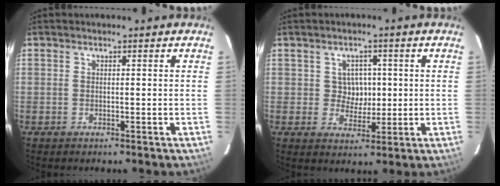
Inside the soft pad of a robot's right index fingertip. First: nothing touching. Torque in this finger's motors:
{"motor_torque": [-0.23, 0.03, -0.01, 0.00]}